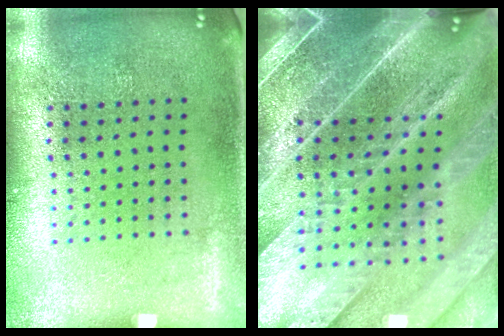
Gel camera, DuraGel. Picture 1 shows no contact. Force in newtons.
{"total": 5.5, "press": 4.7, "slide": 2.9}